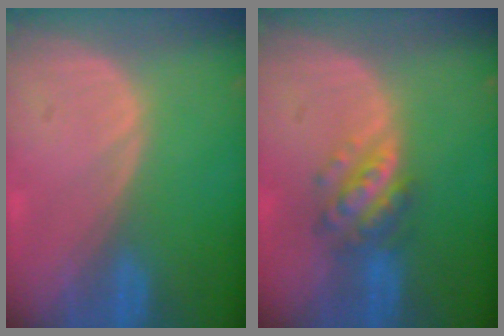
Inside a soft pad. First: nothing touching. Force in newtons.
{"total": 5.9, "press": 5.3, "slide": 2.7}